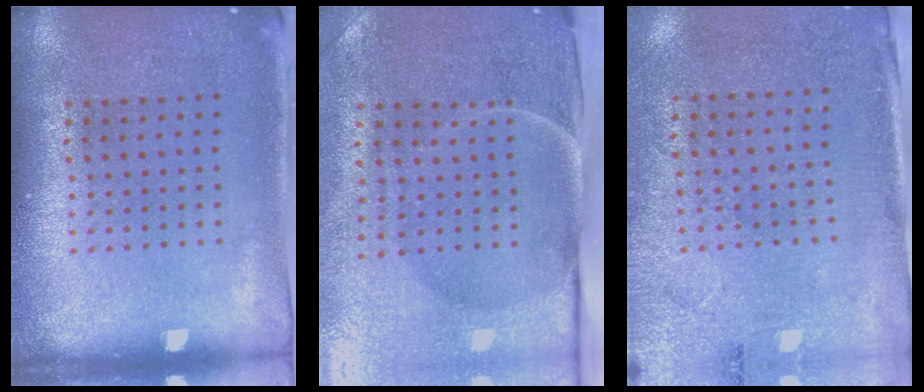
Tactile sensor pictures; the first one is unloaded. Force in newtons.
{"total": 4.9, "press": 3.9, "slide": 2.9}
{"total": 2.7, "press": 2.4, "slide": 1.3}